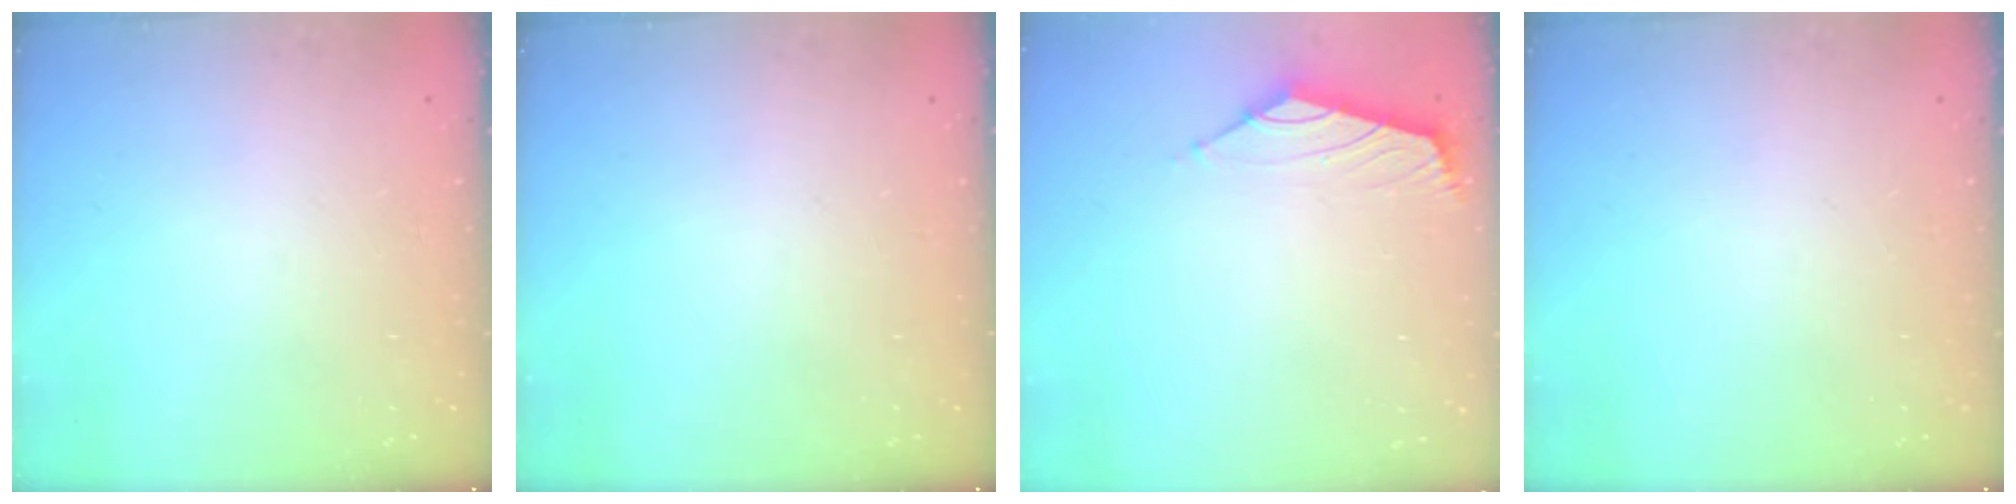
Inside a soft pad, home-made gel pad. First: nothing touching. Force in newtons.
{"total": 0.0}
{"total": 1.7, "press": 1.6, "slide": 0.7}
{"total": 0.0}